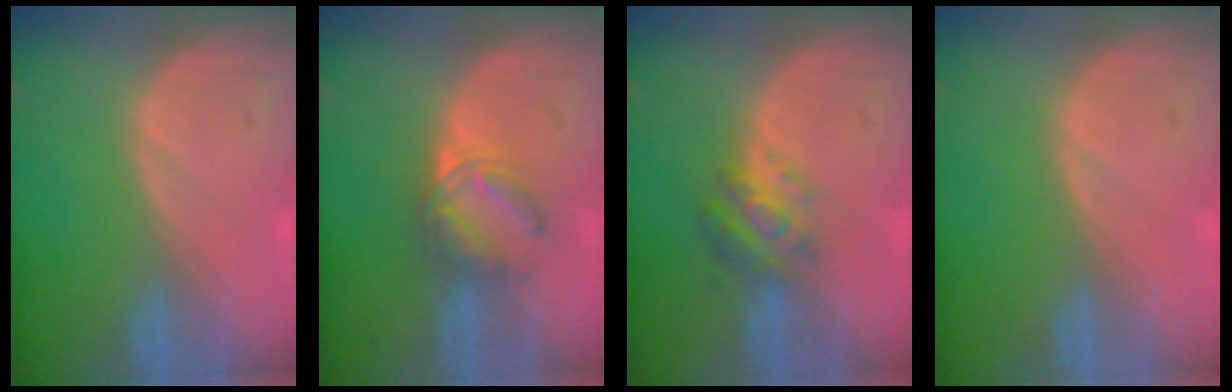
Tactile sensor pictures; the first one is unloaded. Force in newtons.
{"total": 6.1, "press": 5.3, "slide": 3.0}
{"total": 4.8, "press": 4.6, "slide": 1.6}
{"total": 0.0}